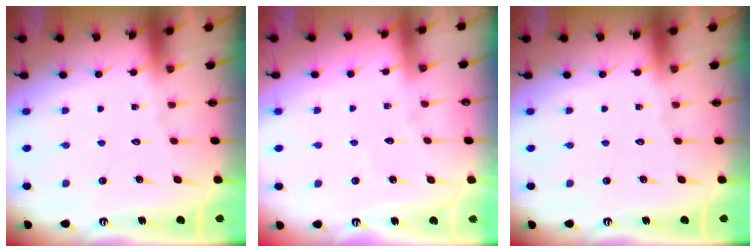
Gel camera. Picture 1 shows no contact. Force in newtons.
{"total": 3.0, "press": 3.0, "slide": 0.3}
{"total": 0.0}